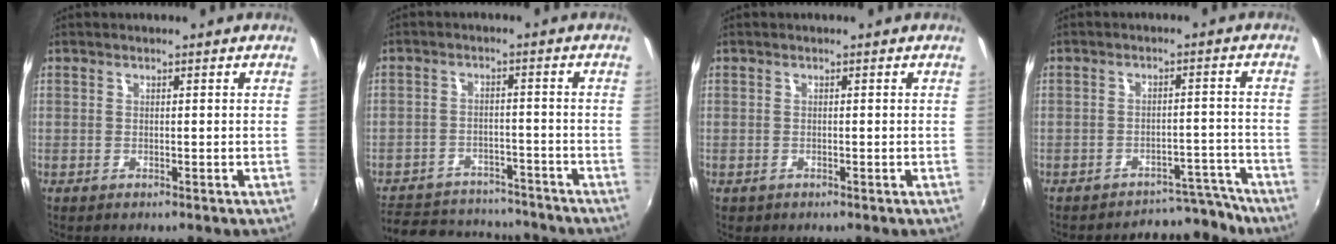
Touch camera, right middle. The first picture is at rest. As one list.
[{"total": 17.7, "force": [-14.8, 7.5, 6.2], "torque": [-0.148, 0.022, -0.194]}, {"total": 0.8, "force": [-0.5, 0.5, 0.4], "torque": [-0.009, 0.000, -0.005]}, {"total": 7.5, "force": [-7.2, 2.1, 0.1], "torque": [0.014, 0.033, -0.089]}]